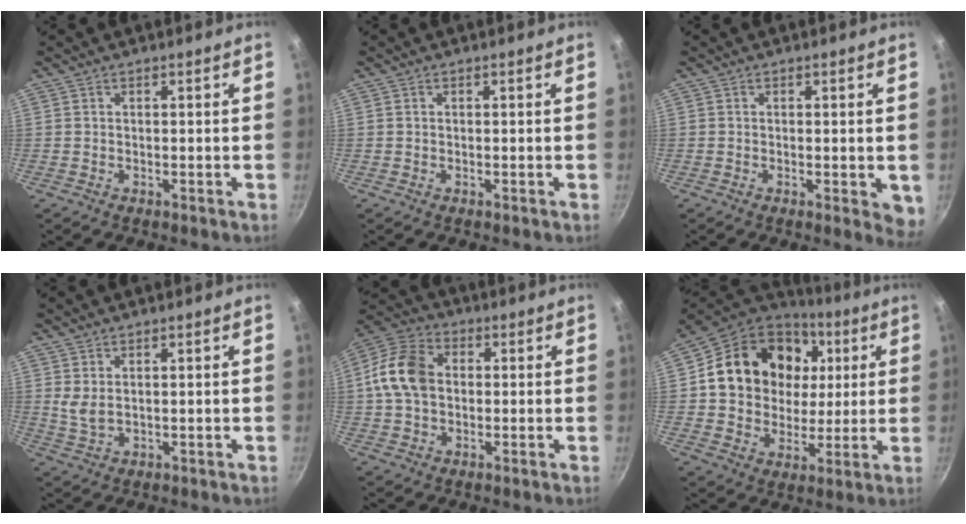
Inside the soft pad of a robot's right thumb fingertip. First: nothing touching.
{"total": 0.0}
{"total": 3.9, "force": [-0.6, 1.5, 3.6], "torque": [-0.044, -0.012, -0.008]}
{"total": 3.0, "force": [1.1, 1.5, 2.4], "torque": [-0.044, -0.011, 0.027]}
{"total": 11.7, "force": [0.6, 8.6, 7.9], "torque": [-0.132, 0.025, -0.004]}
{"total": 21.8, "force": [5.1, 17.9, 11.4], "torque": [-0.183, 0.013, 0.086]}